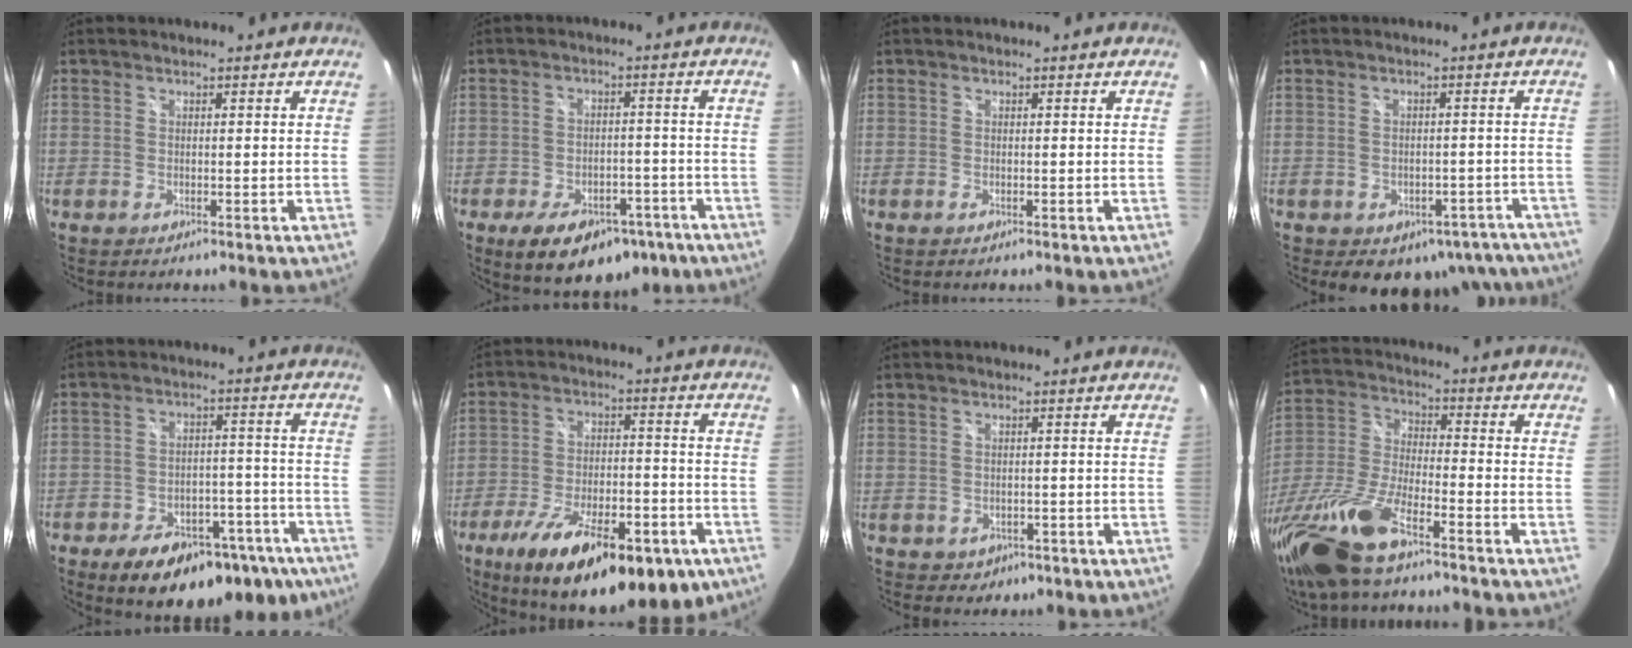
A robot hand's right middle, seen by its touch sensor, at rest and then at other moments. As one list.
[{"total": 14.6, "force": [-9.3, 7.9, 8.0], "torque": [-0.155, 0.001, -0.120]}, {"total": 0.0}, {"total": 12.9, "force": [-8.9, 7.8, 5.0], "torque": [-0.086, 0.013, -0.078]}, {"total": 21.4, "force": [-14.7, 10.2, 11.8], "torque": [-0.189, 0.008, -0.176]}, {"total": 23.7, "force": [-14.1, 8.7, 16.9], "torque": [-0.289, -0.036, -0.202]}, {"total": 2.6, "force": [-0.8, 2.3, 1.1], "torque": [-0.027, 0.000, 0.002]}, {"total": 18.2, "force": [-12.6, 4.9, 12.2], "torque": [-0.273, -0.036, -0.247]}]